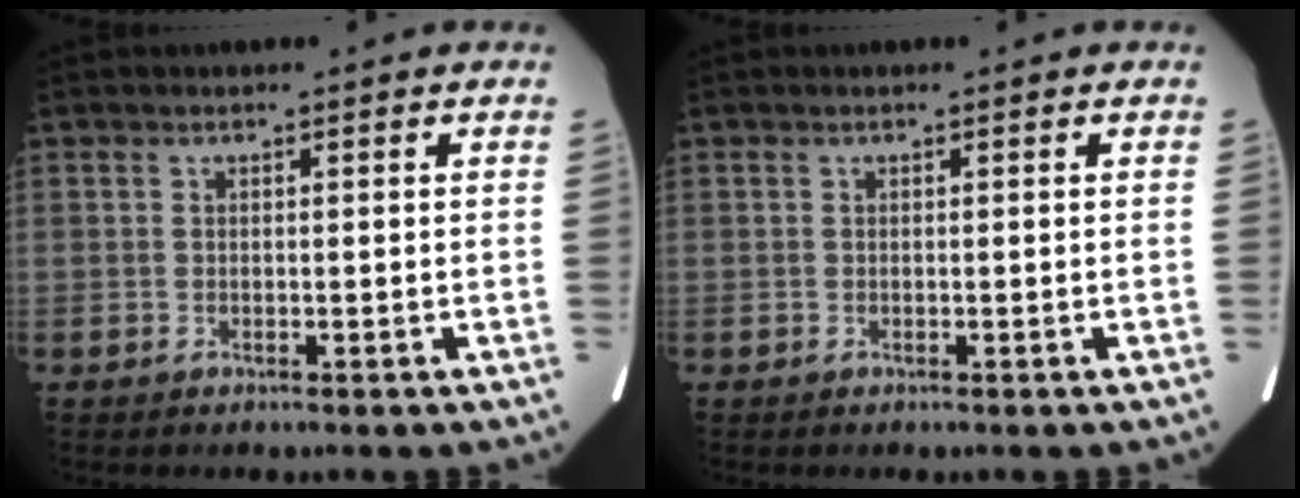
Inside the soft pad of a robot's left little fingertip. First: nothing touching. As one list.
[{"total": 0.0}]